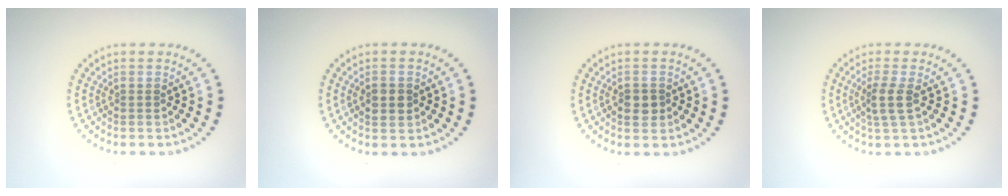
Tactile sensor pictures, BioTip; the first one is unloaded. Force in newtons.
{"total": 2.4, "press": 2.4, "slide": 0.1}
{"total": 1.7, "press": 1.7, "slide": 0.5}
{"total": 2.1, "press": 1.7, "slide": 1.2}